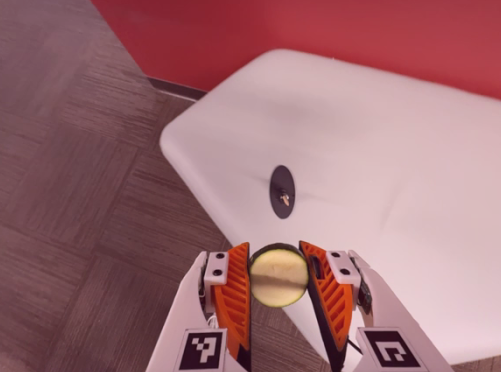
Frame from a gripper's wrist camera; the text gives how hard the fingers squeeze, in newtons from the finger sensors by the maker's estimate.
{"total": 13.4, "left": 13.9, "right": 12.9}